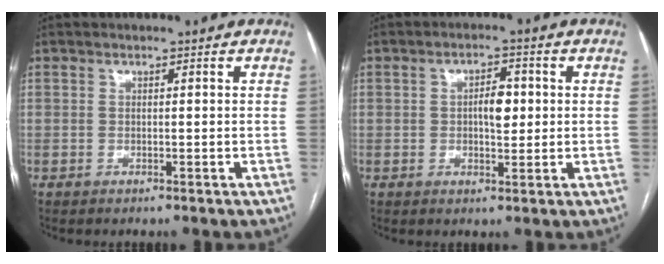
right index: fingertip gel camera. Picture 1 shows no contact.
{"total": 4.2, "force": [0.3, 1.8, 3.8], "torque": [-0.063, 0.005, 0.009]}